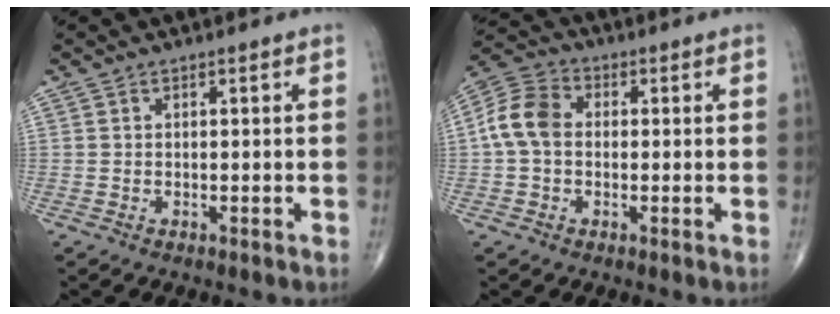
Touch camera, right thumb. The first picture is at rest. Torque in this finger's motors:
{"motor_torque": [0.03, 0.07, 0.30, -0.14, 0.13]}